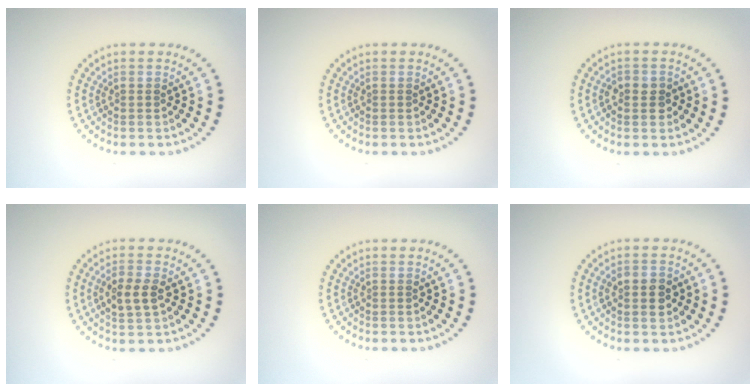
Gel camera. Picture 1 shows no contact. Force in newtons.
{"total": 0.0}
{"total": 1.9, "press": 1.8, "slide": 0.5}
{"total": 2.6, "press": 2.6, "slide": 0.3}
{"total": 0.0}
{"total": 2.8, "press": 2.8, "slide": 0.1}